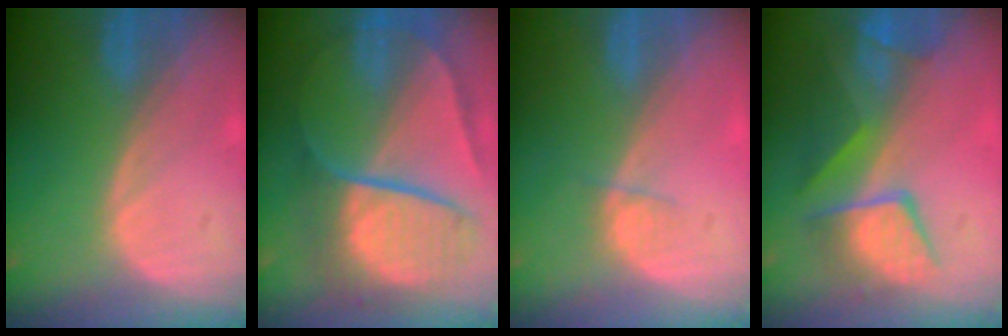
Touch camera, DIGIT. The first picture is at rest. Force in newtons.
{"total": 10.7, "press": 10.6, "slide": 1.0}
{"total": 1.4, "press": 1.3, "slide": 0.6}
{"total": 10.0, "press": 8.7, "slide": 4.9}